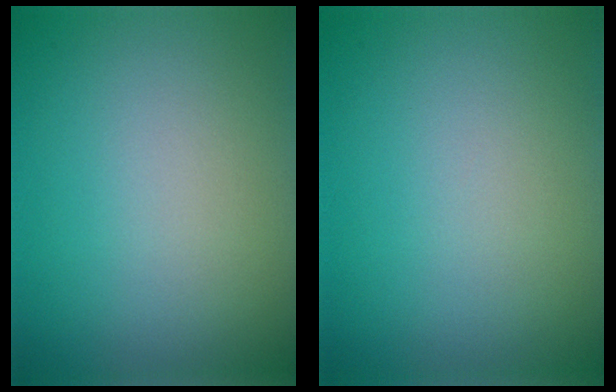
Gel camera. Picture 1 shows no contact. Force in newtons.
{"total": 0.0}